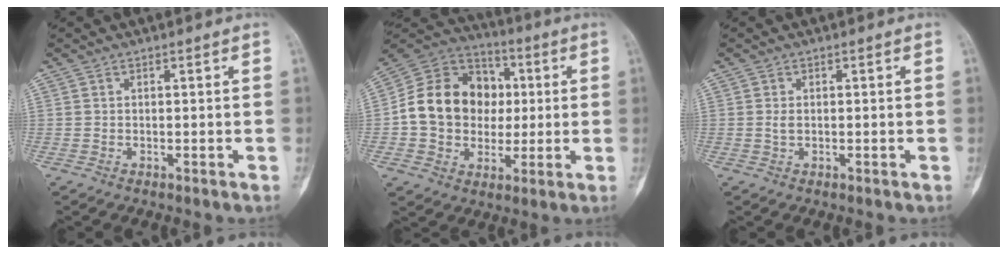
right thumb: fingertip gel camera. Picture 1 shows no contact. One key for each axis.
{"total": 17.6, "fx": 0.5, "fy": 14.7, "fz": 9.7, "tx": -0.133, "ty": 0.029, "tz": 0.008}
{"total": 0.9, "fx": 0.1, "fy": 0.5, "fz": 0.8, "tx": -0.016, "ty": 0.000, "tz": 0.004}